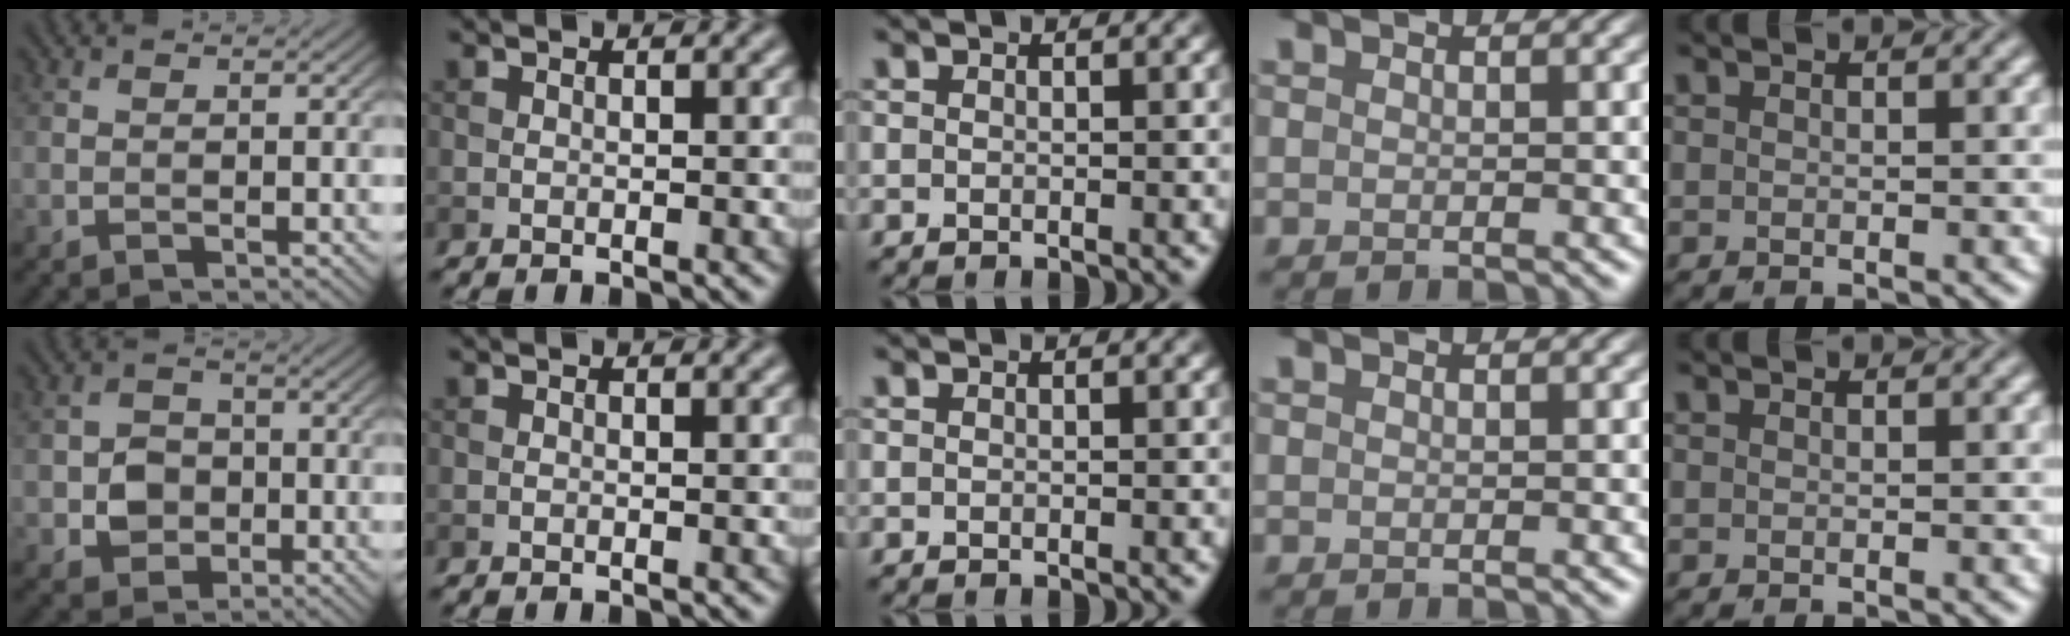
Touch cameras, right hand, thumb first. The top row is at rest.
{"thumb": {"total": 4.3, "force": [-0.9, 3.7, 1.9], "torque": [-0.033, -0.003, -0.020]}}